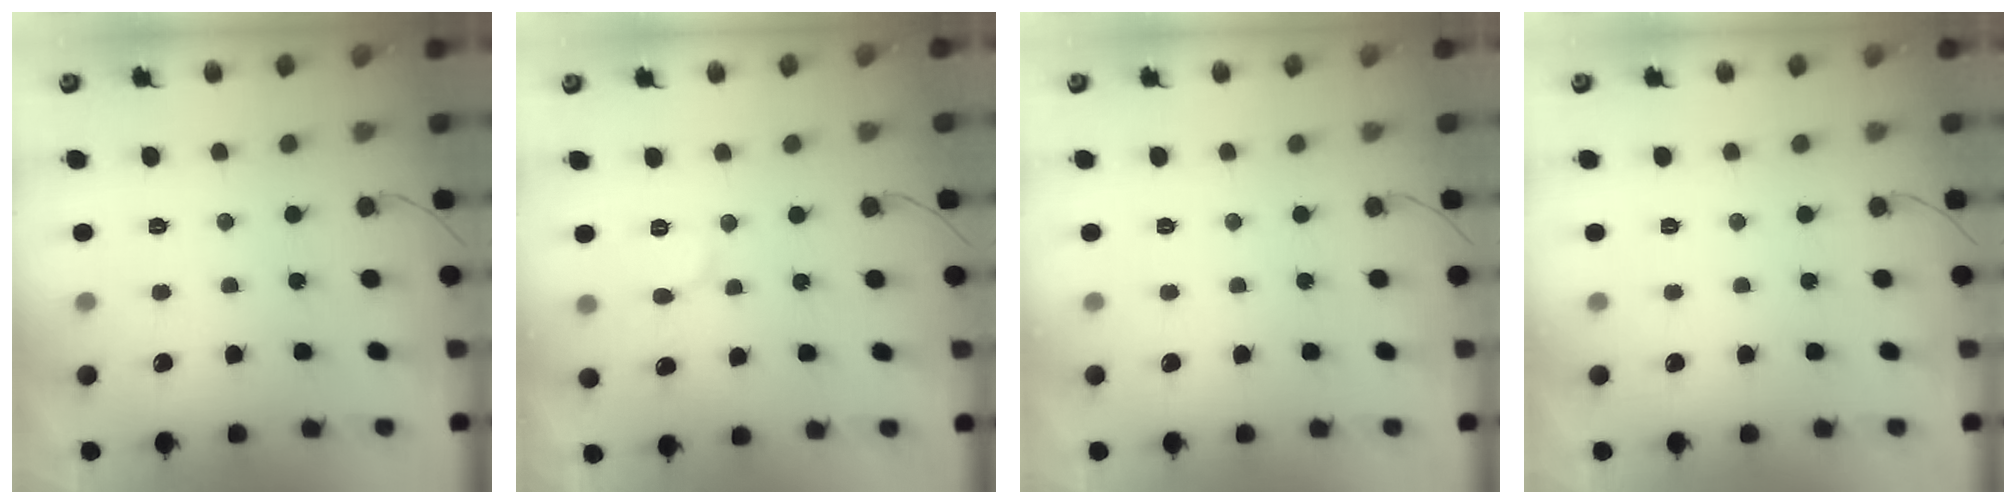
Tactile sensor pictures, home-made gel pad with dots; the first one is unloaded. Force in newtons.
{"total": 6.2, "press": 6.2, "slide": 0.5}
{"total": 0.0}
{"total": 0.0}